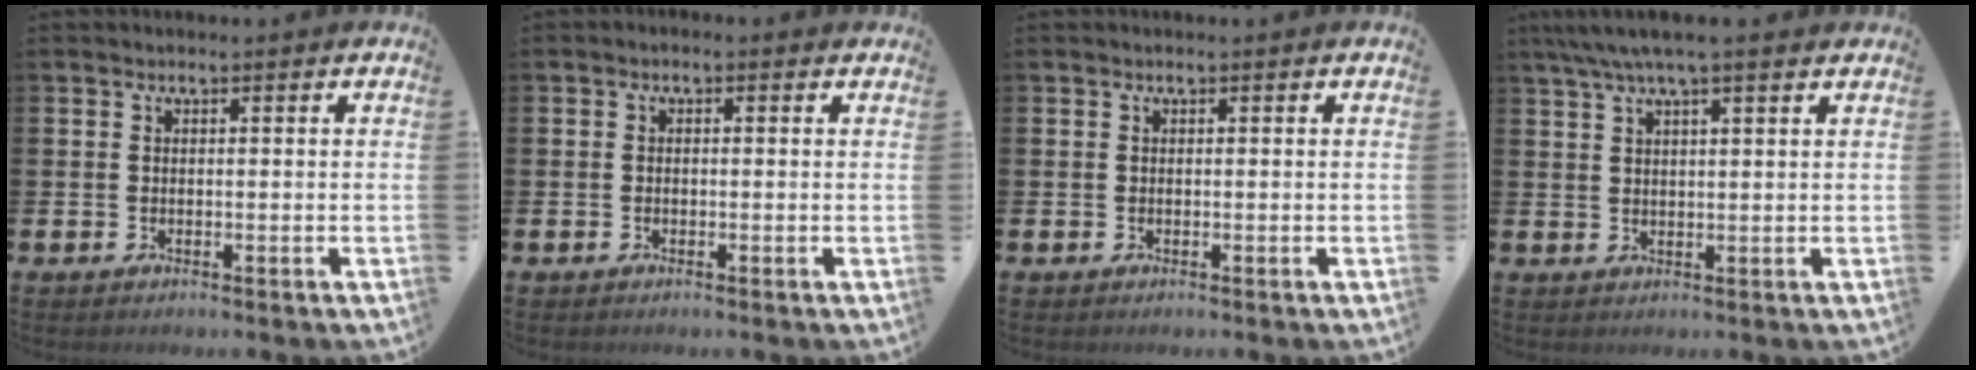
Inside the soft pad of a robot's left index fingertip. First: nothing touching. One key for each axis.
{"total": 0.6, "fx": -0.5, "fy": 0.3, "fz": 0.3, "tx": -0.004, "ty": 0.002, "tz": -0.011}
{"total": 0.0}
{"total": 4.7, "fx": 3.6, "fy": 0.5, "fz": 3.0, "tx": -0.064, "ty": -0.002, "tz": 0.064}